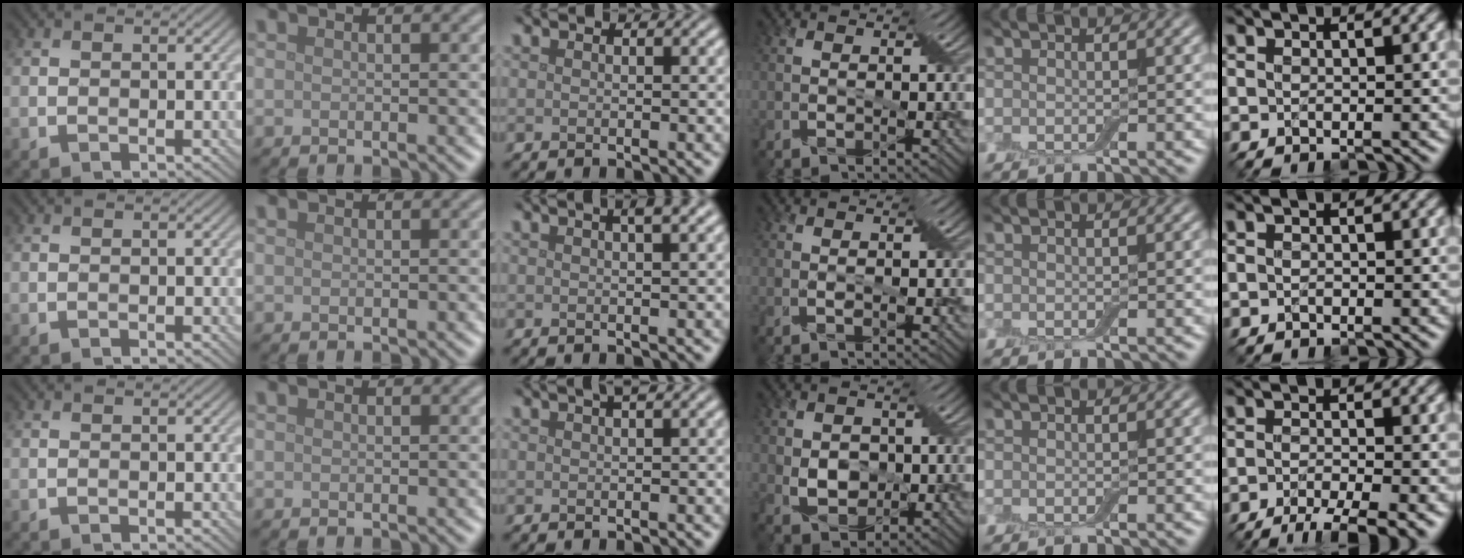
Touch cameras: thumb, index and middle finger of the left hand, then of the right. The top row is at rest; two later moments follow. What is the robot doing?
{"motion": "cut", "object": "cling film"}